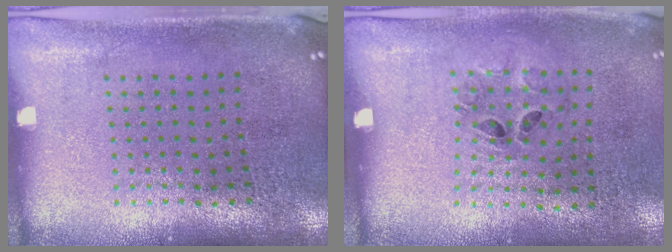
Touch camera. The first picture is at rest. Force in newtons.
{"total": 1.3, "press": 0.7, "slide": 1.1}